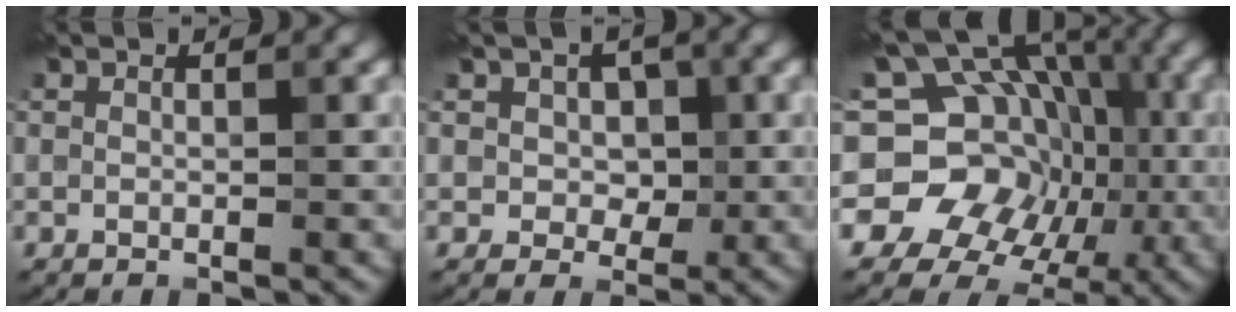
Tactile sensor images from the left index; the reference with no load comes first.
{"total": 2.4, "force": [0.6, 2.1, 1.2], "torque": [-0.015, 0.006, 0.000]}
{"total": 14.7, "force": [-1.7, 13.1, 6.6], "torque": [-0.122, 0.037, -0.045]}